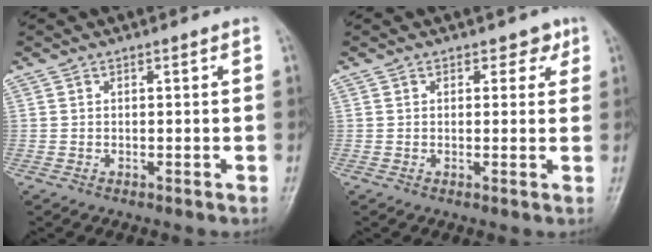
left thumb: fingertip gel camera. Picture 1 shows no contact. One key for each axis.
{"total": 2.5, "fx": 1.5, "fy": 1.8, "fz": 0.8, "tx": 0.014, "ty": -0.005, "tz": 0.014}